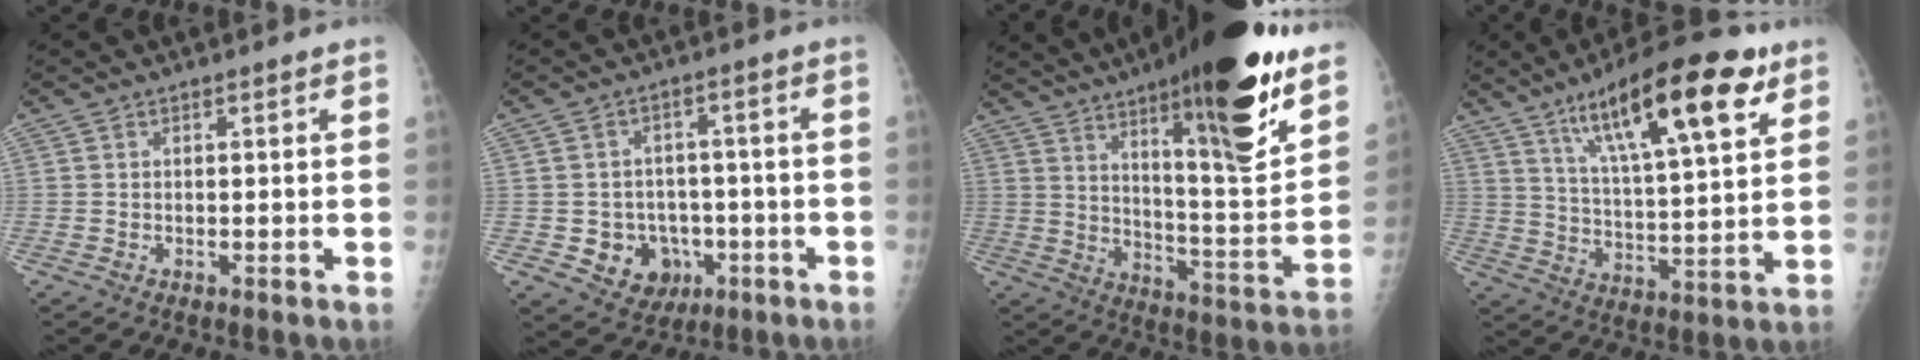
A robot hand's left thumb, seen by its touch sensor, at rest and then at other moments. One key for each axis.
{"total": 9.0, "fx": -2.6, "fy": 7.8, "fz": 3.7, "tx": -0.025, "ty": 0.019, "tz": -0.028}
{"total": 26.3, "fx": 16.1, "fy": 5.3, "fz": 20.1, "tx": -0.279, "ty": -0.073, "tz": 0.252}
{"total": 21.1, "fx": 11.6, "fy": 5.5, "fz": 16.8, "tx": -0.248, "ty": -0.035, "tz": 0.190}